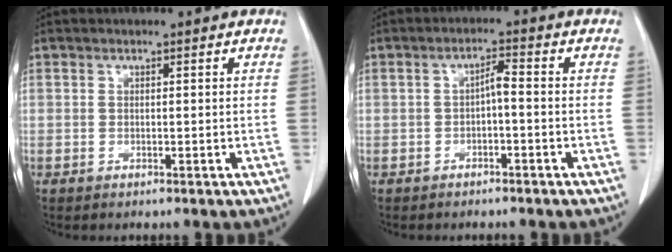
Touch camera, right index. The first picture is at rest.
{"total": 2.3, "force": [-0.5, 0.5, 2.2], "torque": [-0.037, 0.008, -0.009]}